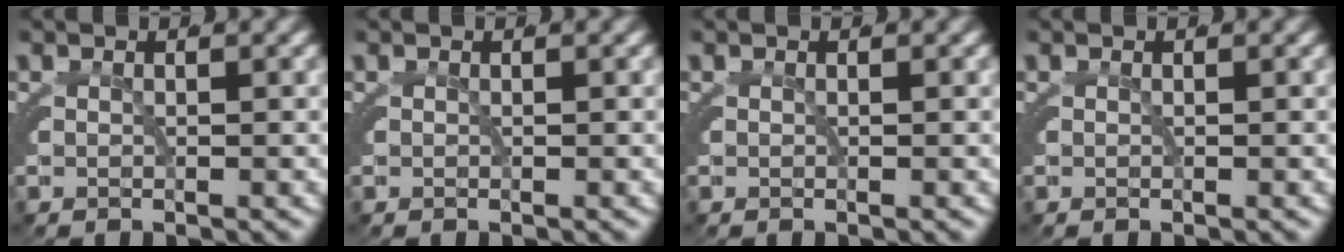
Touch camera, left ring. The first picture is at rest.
{"total": 0.0}
{"total": 0.0}
{"total": 0.0}